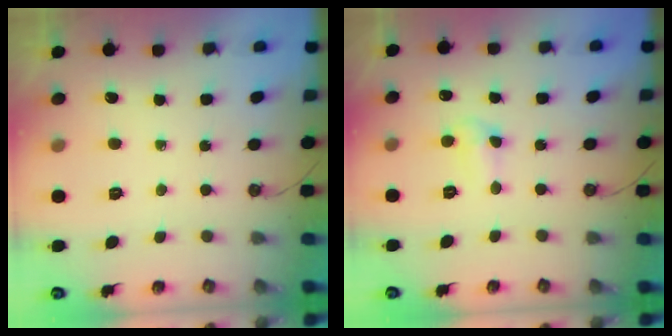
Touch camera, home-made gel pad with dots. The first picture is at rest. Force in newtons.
{"total": 3.8, "press": 3.7, "slide": 0.6}